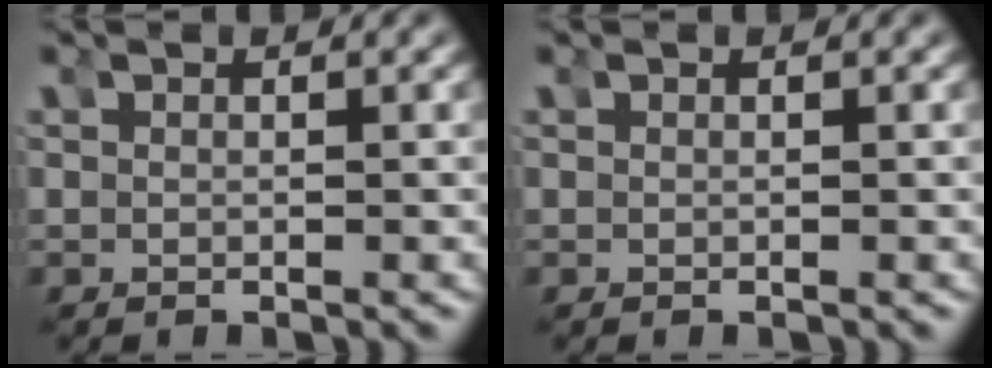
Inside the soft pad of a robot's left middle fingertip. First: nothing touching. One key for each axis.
{"total": 0.0}